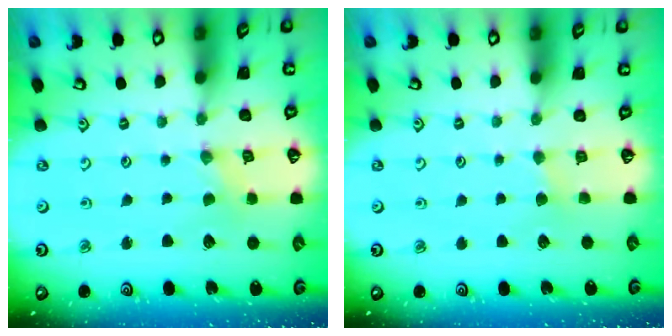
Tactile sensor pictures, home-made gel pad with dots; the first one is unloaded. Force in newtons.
{"total": 2.1, "press": 2.1, "slide": 0.3}